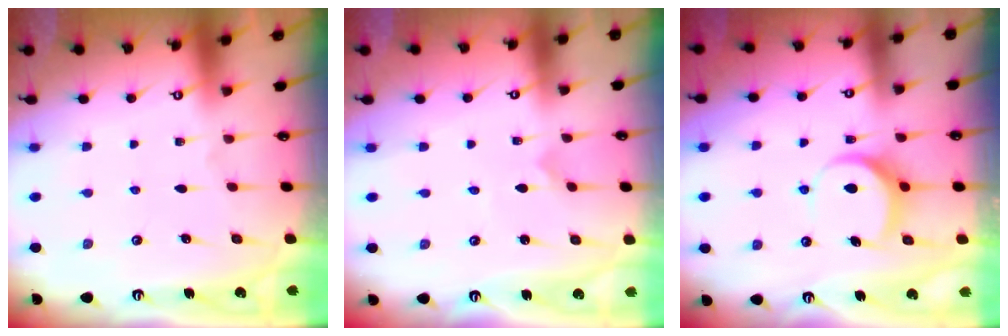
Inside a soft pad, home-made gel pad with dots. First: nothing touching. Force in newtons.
{"total": 0.0}
{"total": 8.2, "press": 8.2, "slide": 0.4}